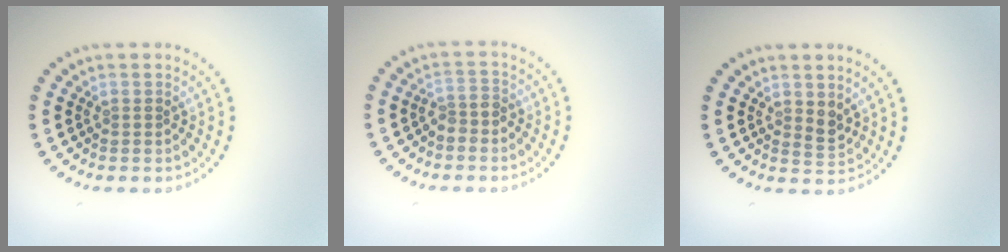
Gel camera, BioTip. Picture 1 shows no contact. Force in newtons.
{"total": 1.5, "press": 1.2, "slide": 0.8}
{"total": 1.4, "press": 1.3, "slide": 0.7}